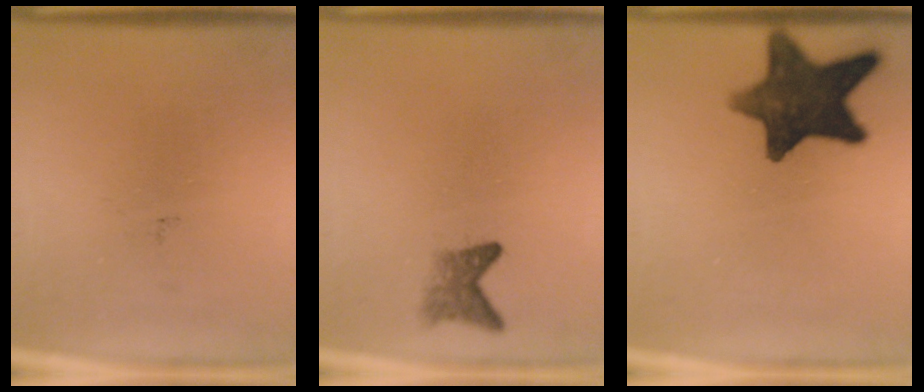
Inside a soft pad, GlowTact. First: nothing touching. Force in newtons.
{"total": 2.4}
{"total": 13.2}